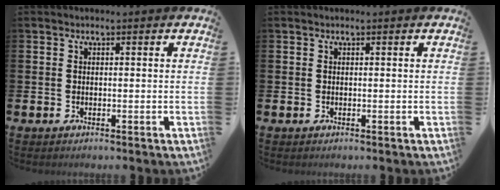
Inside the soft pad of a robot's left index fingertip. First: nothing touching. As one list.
[{"total": 0.0}]